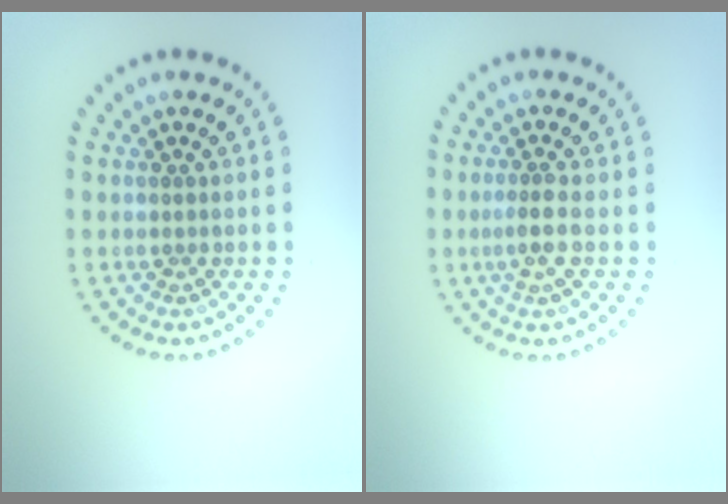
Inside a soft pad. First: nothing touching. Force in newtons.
{"total": 1.9, "press": 1.6, "slide": 1.1}